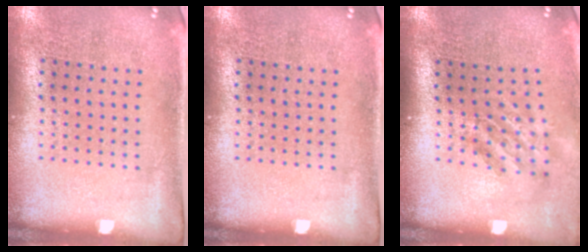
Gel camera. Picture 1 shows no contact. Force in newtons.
{"total": 0.0}
{"total": 1.8, "press": 1.3, "slide": 1.3}